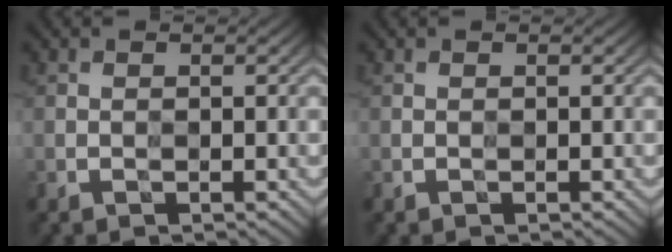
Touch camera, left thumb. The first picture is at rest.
{"total": 0.0}